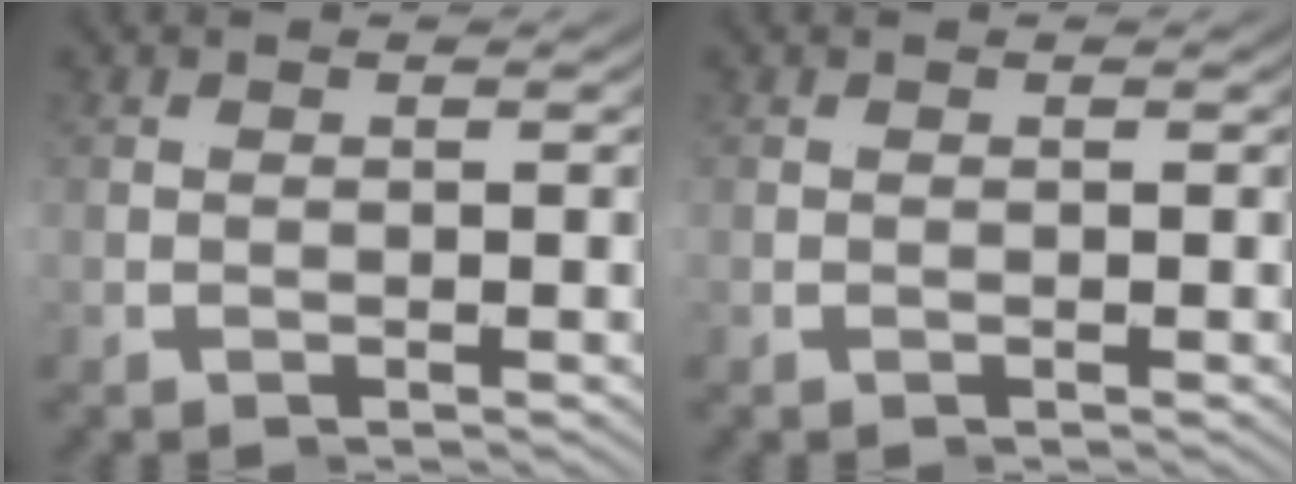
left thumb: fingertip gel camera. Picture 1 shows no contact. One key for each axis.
{"total": 0.0}